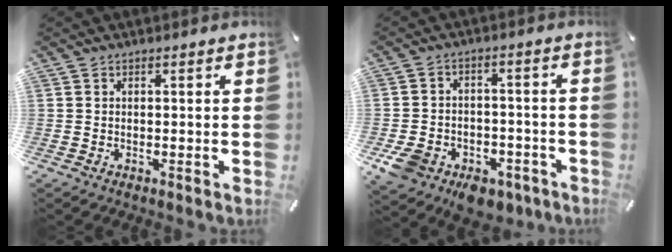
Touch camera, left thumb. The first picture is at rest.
{"total": 9.2, "force": [-5.0, 6.6, 3.9], "torque": [-0.074, 0.043, -0.084]}